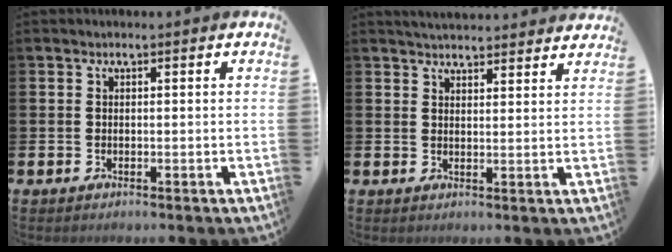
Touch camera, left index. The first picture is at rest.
{"total": 3.8, "force": [3.8, 0.4, 0.2], "torque": [-0.011, -0.020, 0.070]}